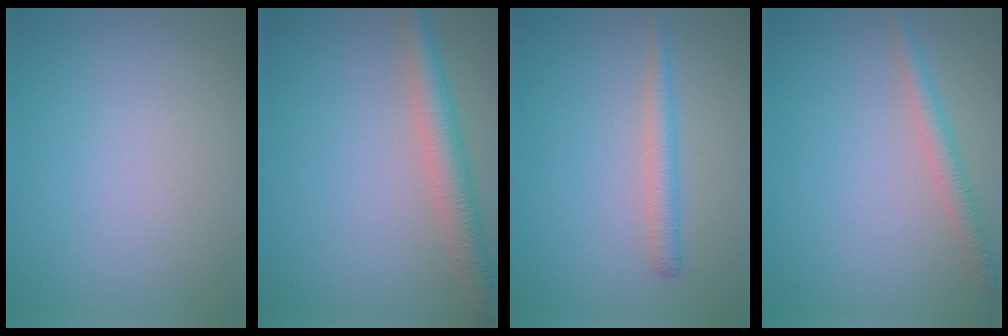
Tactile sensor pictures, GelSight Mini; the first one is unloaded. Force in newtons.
{"total": 4.1, "press": 4.1, "slide": 0.1}
{"total": 2.1, "press": 2.1, "slide": 0.1}
{"total": 2.2, "press": 2.2, "slide": 0.1}